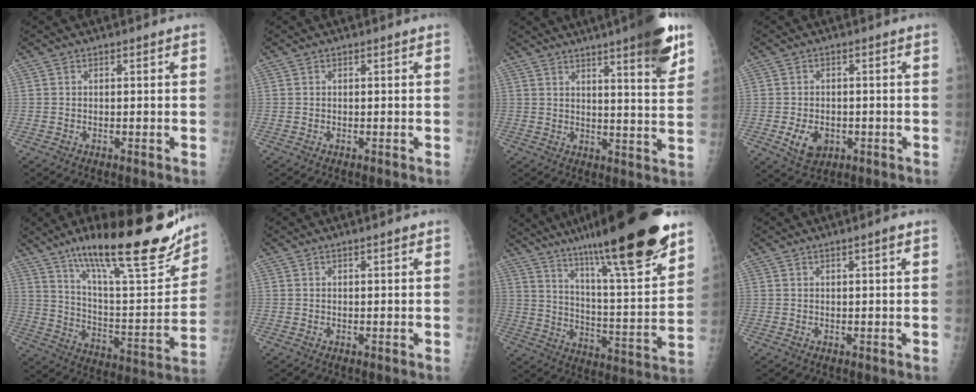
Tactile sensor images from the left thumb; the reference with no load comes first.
{"total": 0.0}
{"total": 13.5, "force": [8.3, 1.8, 10.4], "torque": [-0.125, -0.040, 0.110]}
{"total": 5.6, "force": [-1.6, 4.1, 3.5], "torque": [-0.049, -0.001, -0.018]}
{"total": 27.6, "force": [18.4, 6.5, 19.5], "torque": [-0.268, -0.067, 0.297]}
{"total": 1.0, "force": [0.7, 0.2, 0.7], "torque": [-0.008, -0.002, 0.011]}
{"total": 28.6, "force": [20.3, 3.7, 19.8], "torque": [-0.296, -0.072, 0.321]}
{"total": 1.5, "force": [1.0, 0.1, 1.2], "torque": [-0.016, -0.004, 0.015]}